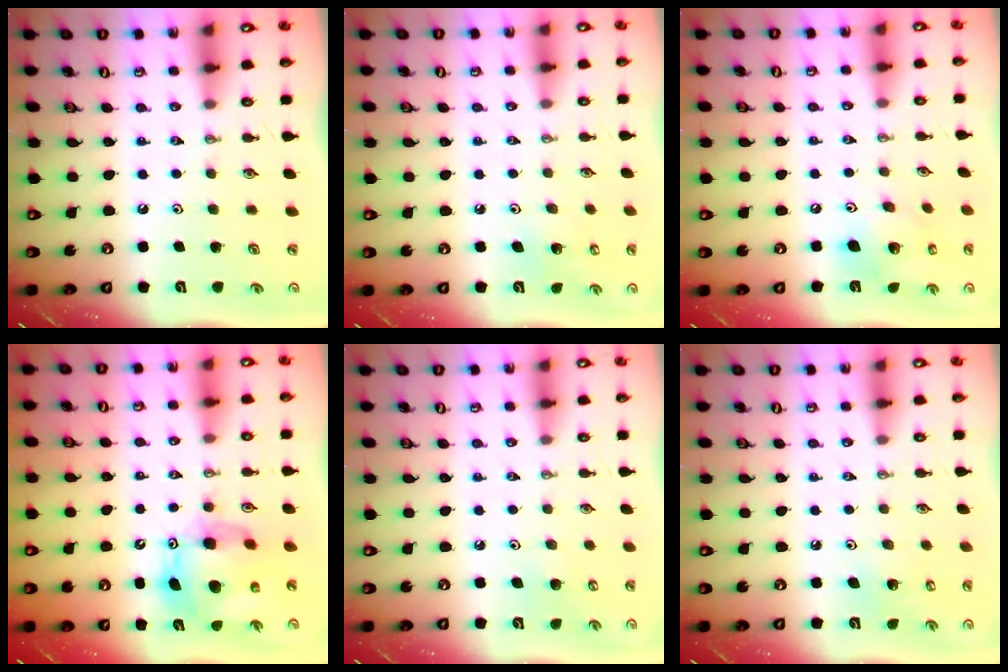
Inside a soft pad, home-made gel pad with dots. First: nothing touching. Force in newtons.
{"total": 5.1, "press": 5.1, "slide": 0.4}
{"total": 13.5, "press": 13.3, "slide": 2.5}
{"total": 14.1, "press": 14.0, "slide": 1.1}
{"total": 5.3, "press": 5.2, "slide": 0.7}
{"total": 5.1, "press": 5.1, "slide": 0.4}